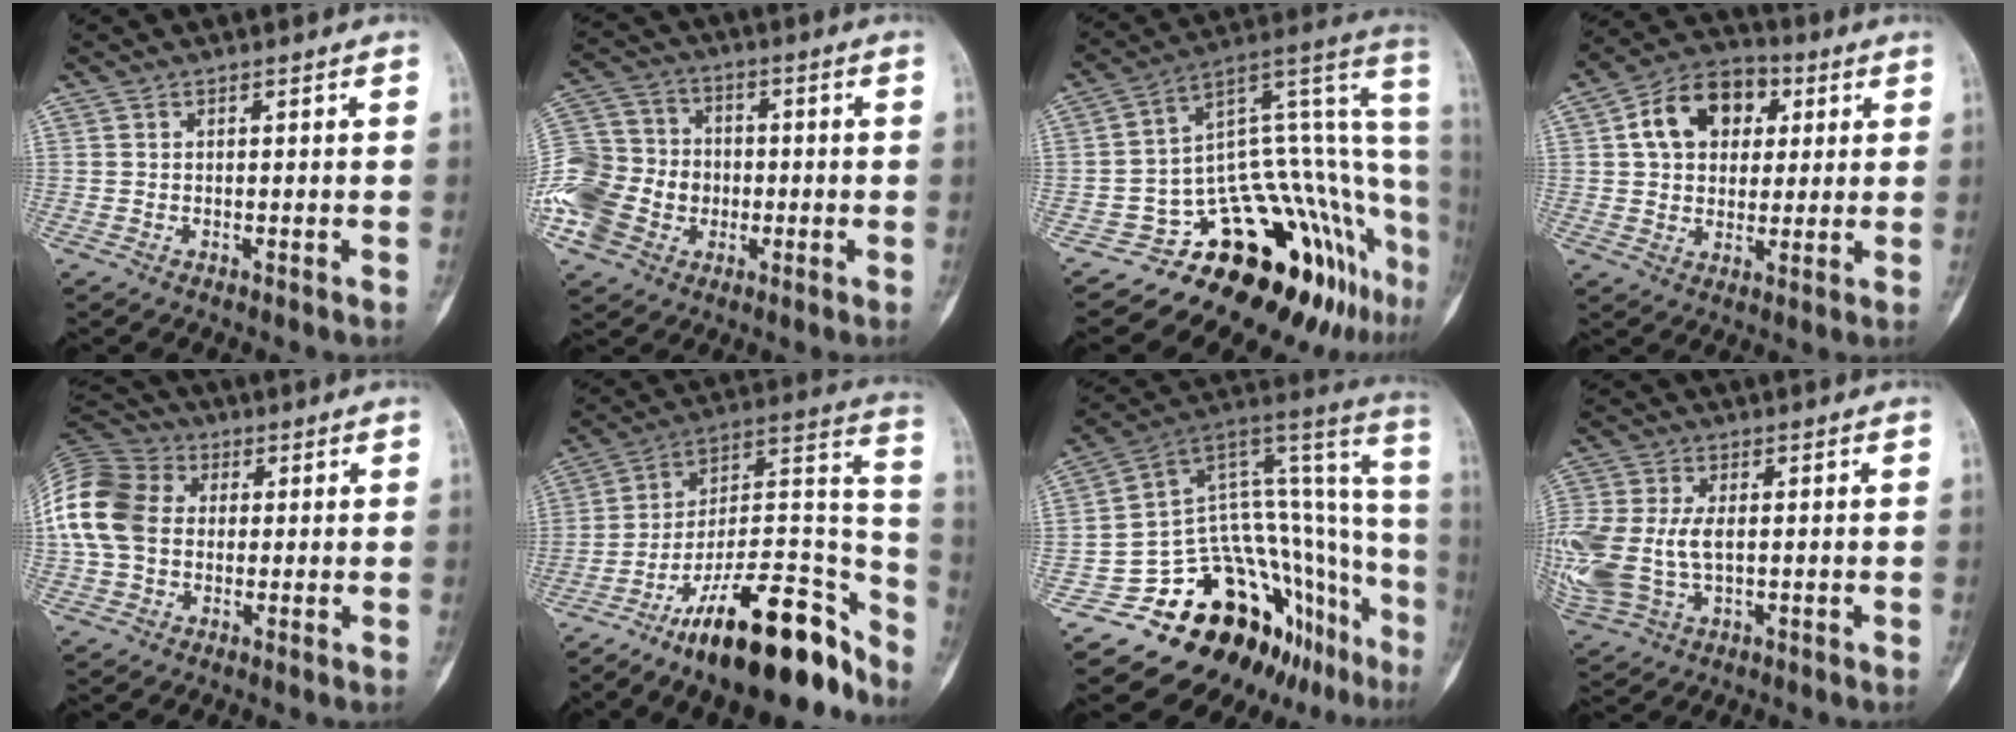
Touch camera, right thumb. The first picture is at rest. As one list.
[{"total": 17.4, "force": [-4.3, 14.3, 8.9], "torque": [-0.184, 0.029, -0.077]}, {"total": 19.0, "force": [-12.0, 6.8, 13.0], "torque": [-0.076, 0.154, -0.180]}, {"total": 13.0, "force": [3.5, 9.5, 8.2], "torque": [-0.104, 0.009, 0.048]}, {"total": 14.5, "force": [1.2, 11.1, 9.3], "torque": [-0.192, 0.029, 0.016]}, {"total": 26.2, "force": [-17.5, 8.7, 17.4], "torque": [-0.190, 0.120, -0.281]}, {"total": 22.9, "force": [-16.1, 10.6, 12.5], "torque": [-0.051, 0.162, -0.232]}, {"total": 16.7, "force": [-0.7, 10.5, 12.9], "torque": [-0.342, -0.005, 0.003]}]